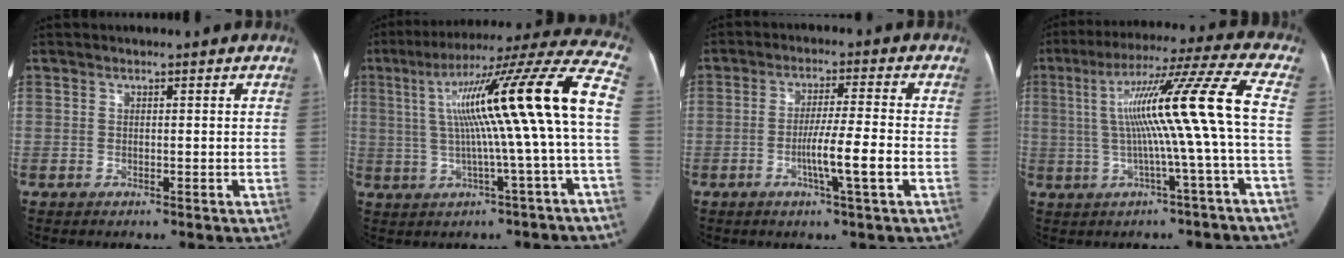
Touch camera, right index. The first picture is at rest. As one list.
[{"total": 20.1, "force": [0.7, -0.5, 20.1], "torque": [-0.298, 0.039, 0.002]}, {"total": 7.4, "force": [-2.4, -0.5, 7.0], "torque": [-0.121, -0.004, -0.044]}, {"total": 14.6, "force": [-0.4, -2.0, 14.5], "torque": [-0.237, 0.024, -0.008]}]